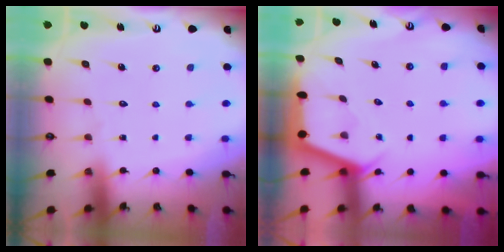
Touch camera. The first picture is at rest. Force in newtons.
{"total": 2.9, "press": 2.9, "slide": 0.3}